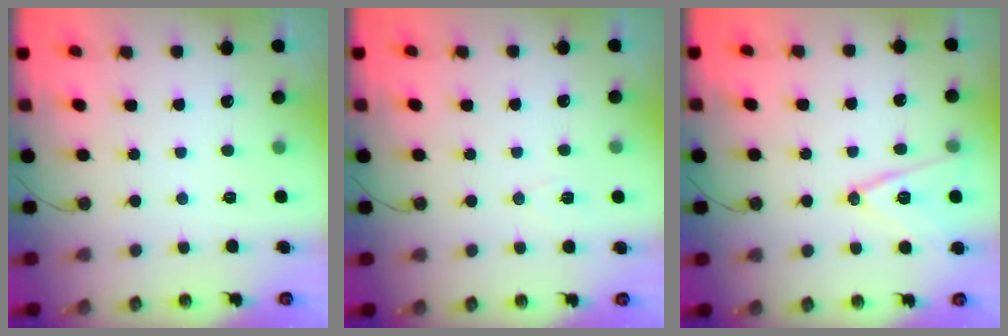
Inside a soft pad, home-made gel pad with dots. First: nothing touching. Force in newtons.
{"total": 5.5, "press": 3.3, "slide": 4.4}
{"total": 12.3, "press": 11.9, "slide": 3.2}